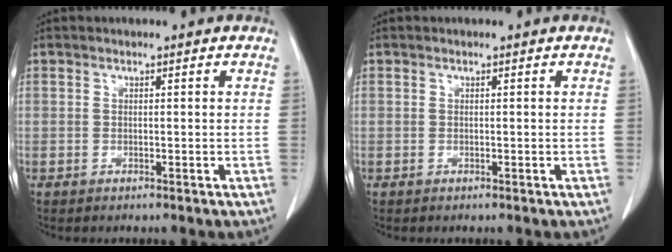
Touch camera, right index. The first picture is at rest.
{"total": 0.0}